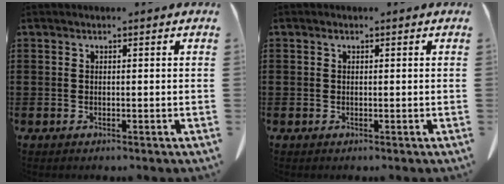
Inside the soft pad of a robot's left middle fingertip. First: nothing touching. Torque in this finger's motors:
{"motor_torque": [-0.11, 0.56, -0.54, -0.20]}